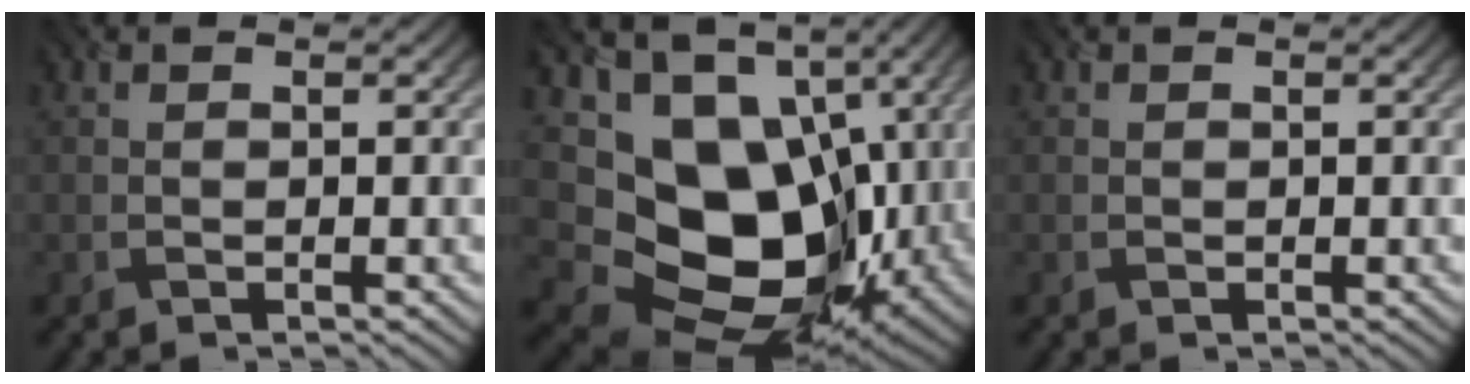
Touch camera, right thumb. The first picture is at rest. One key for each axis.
{"total": 15.7, "fx": -0.6, "fy": 11.8, "fz": 10.4, "tx": -0.177, "ty": -0.039, "tz": -0.005}
{"total": 0.0}